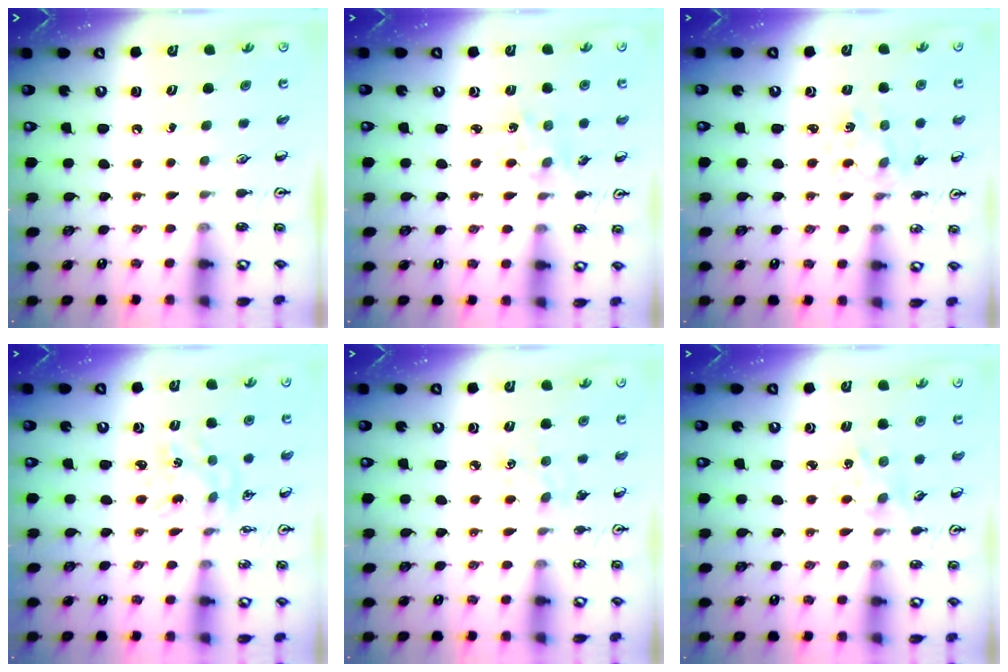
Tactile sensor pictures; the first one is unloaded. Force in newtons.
{"total": 1.0, "press": 0.9, "slide": 0.2}
{"total": 1.7, "press": 1.7, "slide": 0.3}
{"total": 1.7, "press": 1.7, "slide": 0.3}
{"total": 4.4, "press": 4.4, "slide": 0.6}
{"total": 1.6, "press": 1.5, "slide": 0.3}